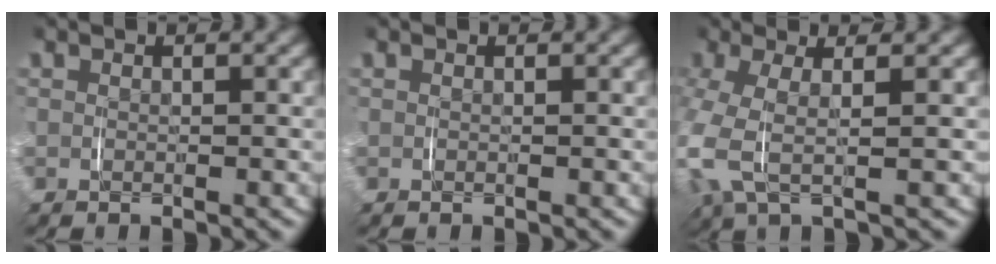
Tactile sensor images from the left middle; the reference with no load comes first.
{"total": 0.0}
{"total": 5.2, "force": [0.2, 2.7, 4.4], "torque": [-0.121, -0.006, 0.007]}